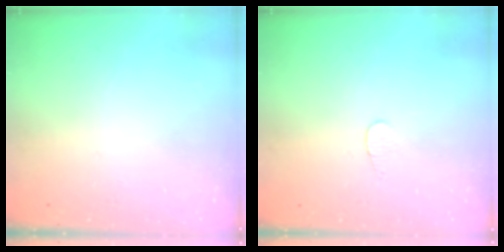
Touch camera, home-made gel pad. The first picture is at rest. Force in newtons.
{"total": 2.8, "press": 2.8, "slide": 0.3}